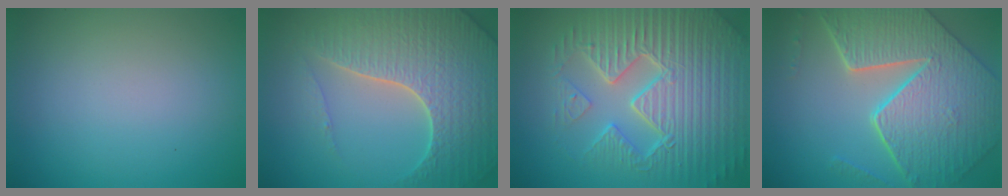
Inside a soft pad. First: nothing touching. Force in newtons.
{"total": 7.0, "press": 6.8, "slide": 1.8}
{"total": 9.8, "press": 6.8, "slide": 7.0}
{"total": 9.6, "press": 7.1, "slide": 6.5}